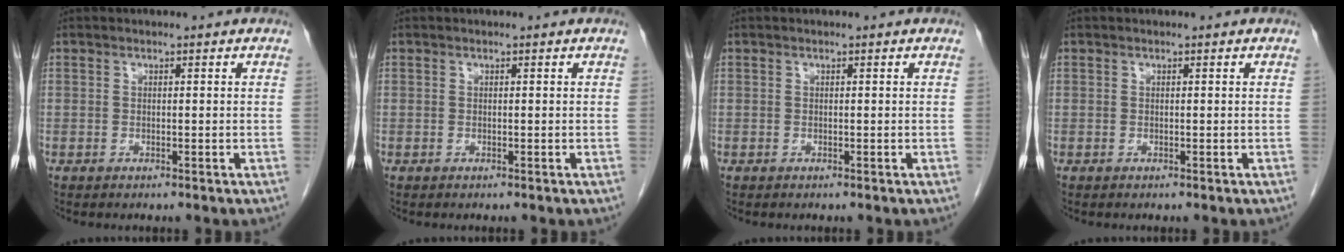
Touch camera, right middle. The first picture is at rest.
{"total": 0.0}
{"total": 0.0}
{"total": 0.0}